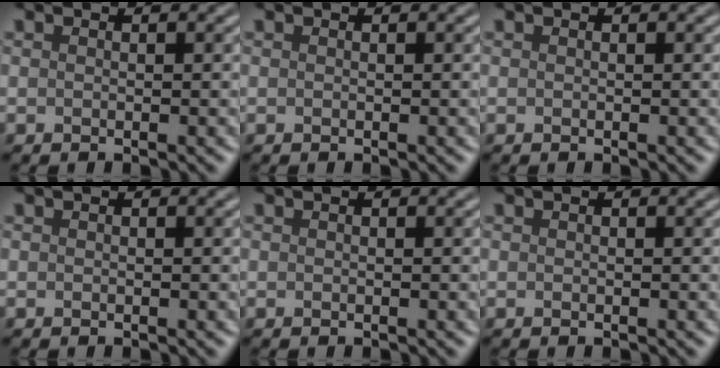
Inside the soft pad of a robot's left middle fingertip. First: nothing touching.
{"total": 0.0}
{"total": 0.0}
{"total": 0.0}
{"total": 0.0}
{"total": 0.0}